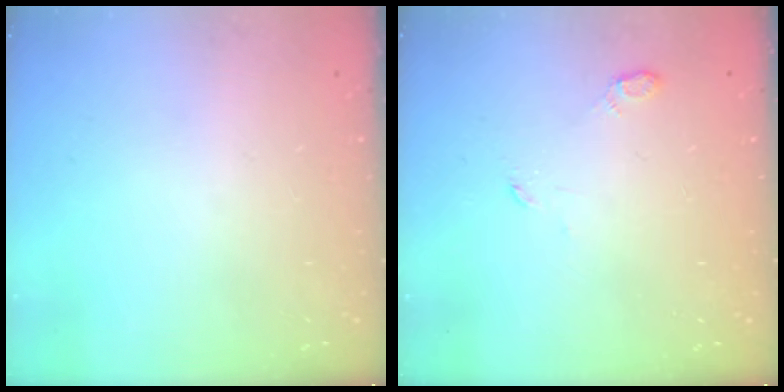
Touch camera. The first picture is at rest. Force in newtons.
{"total": 3.6, "press": 3.5, "slide": 0.7}